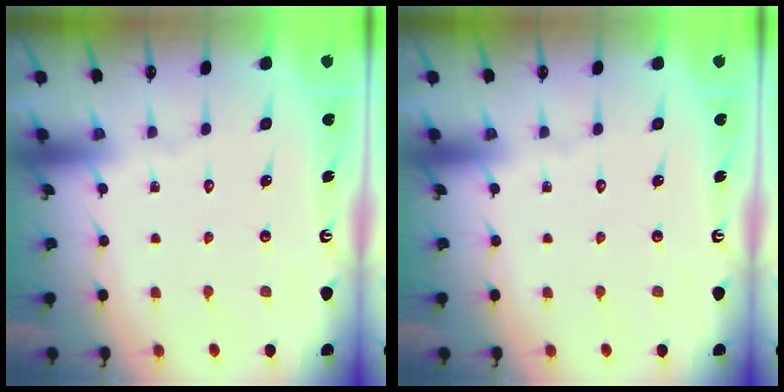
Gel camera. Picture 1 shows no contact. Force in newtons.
{"total": 0.0}